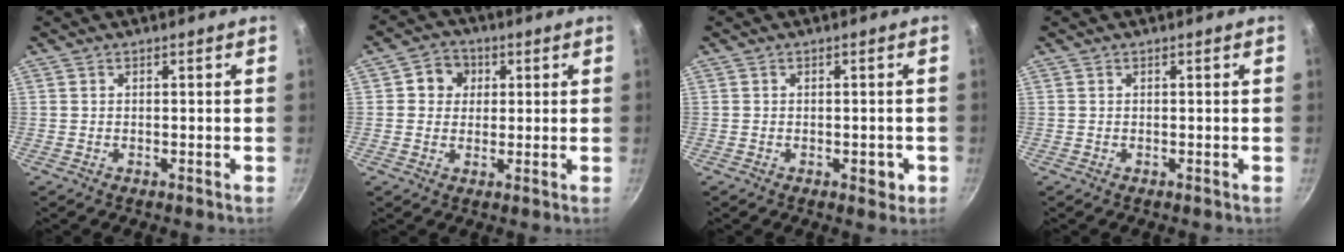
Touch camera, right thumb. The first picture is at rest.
{"total": 5.5, "force": [1.4, 4.9, 1.9], "torque": [0.005, 0.002, 0.012]}
{"total": 2.8, "force": [-0.9, 1.7, 2.1], "torque": [-0.010, 0.007, -0.010]}
{"total": 0.0}